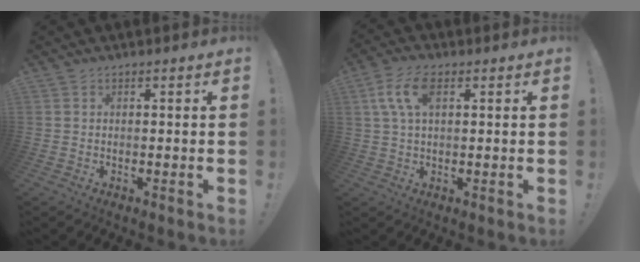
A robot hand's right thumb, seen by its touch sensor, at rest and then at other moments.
{"total": 8.3, "force": [2.7, 3.7, 6.8], "torque": [-0.133, 0.006, 0.051]}